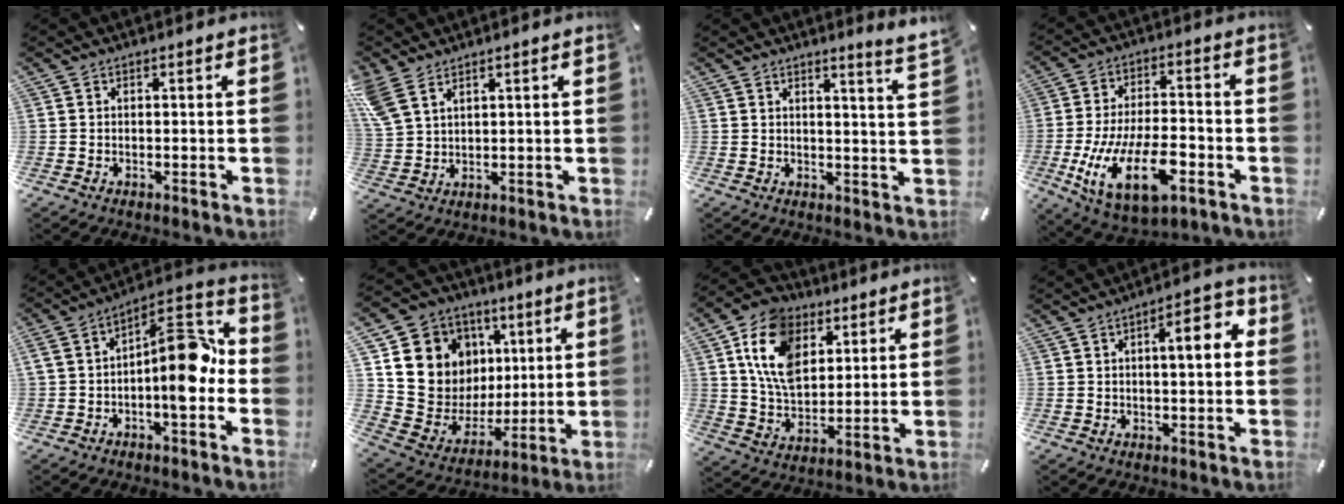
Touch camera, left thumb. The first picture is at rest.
{"total": 6.2, "force": [4.5, 3.2, 2.9], "torque": [-0.083, -0.017, 0.086]}
{"total": 4.1, "force": [3.3, -0.6, 2.3], "torque": [-0.036, -0.030, 0.054]}
{"total": 18.7, "force": [-6.9, 9.3, 14.7], "torque": [-0.279, 0.018, -0.109]}
{"total": 13.9, "force": [-2.0, 6.2, 12.2], "torque": [-0.170, 0.008, -0.033]}
{"total": 12.8, "force": [4.0, 12.1, 1.6], "torque": [-0.020, -0.046, 0.094]}
{"total": 14.2, "force": [6.3, 9.9, 8.0], "torque": [-0.168, -0.010, 0.118]}
{"total": 7.5, "force": [1.7, 2.8, 6.8], "torque": [-0.090, -0.004, 0.019]}